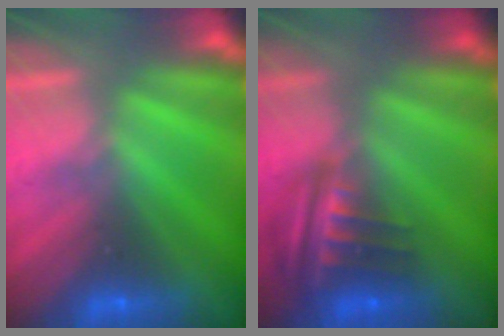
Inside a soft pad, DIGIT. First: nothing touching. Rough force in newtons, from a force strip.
{"total": 8.5}